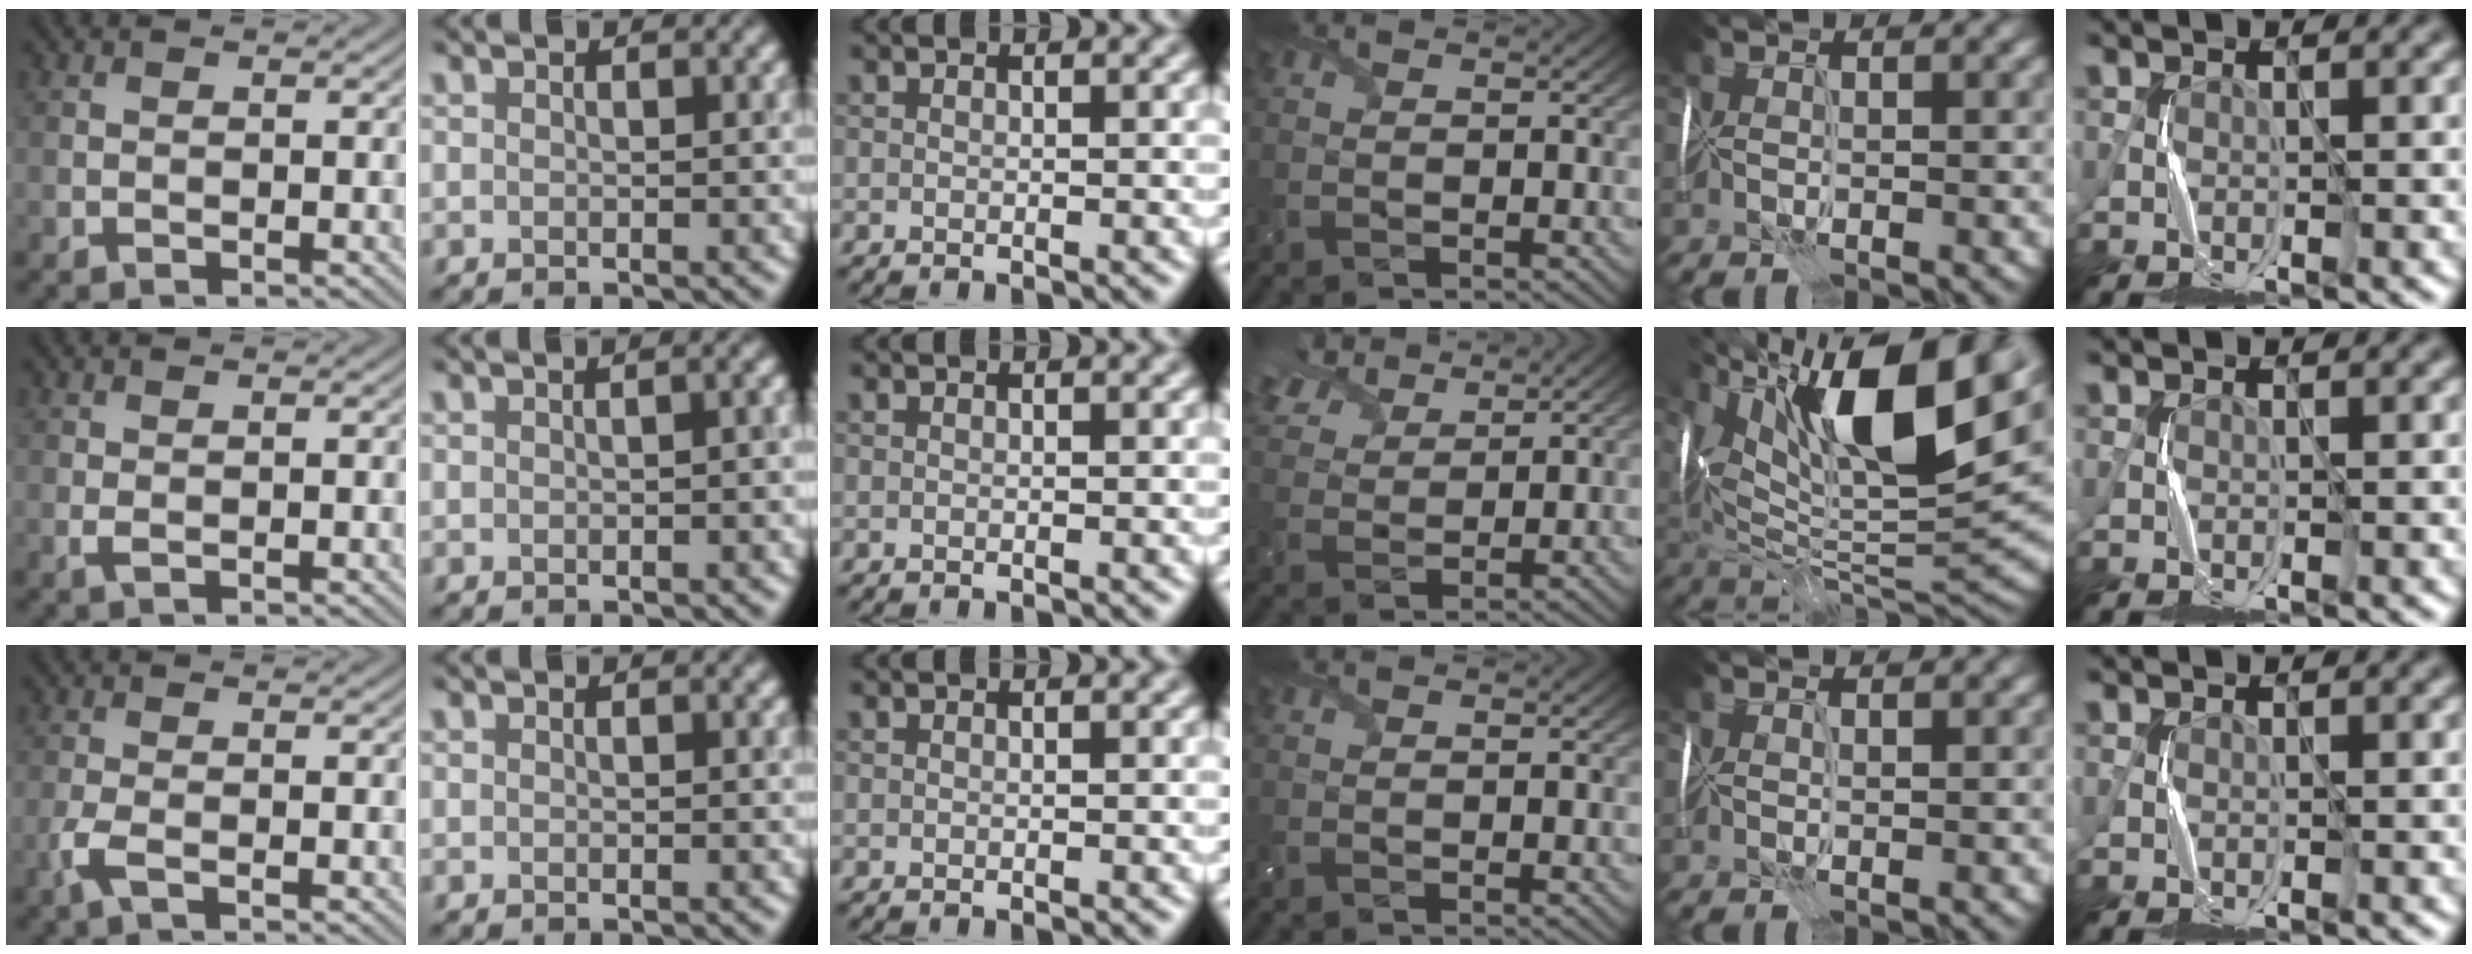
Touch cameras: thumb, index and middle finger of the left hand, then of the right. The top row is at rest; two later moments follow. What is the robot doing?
{"motion": "fold", "object": "tissue"}